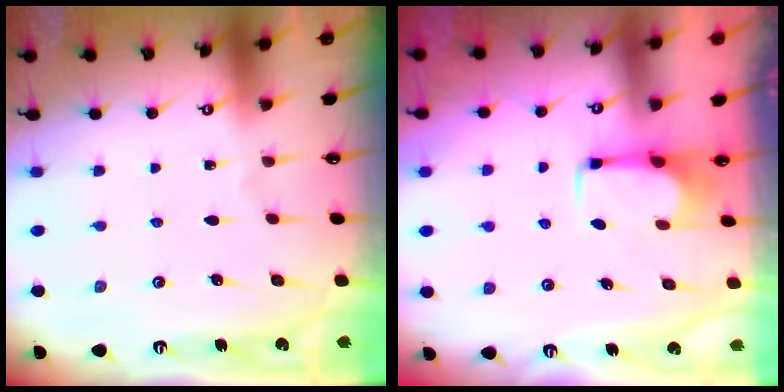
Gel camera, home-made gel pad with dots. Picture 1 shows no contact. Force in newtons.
{"total": 2.8, "press": 2.8, "slide": 0.5}